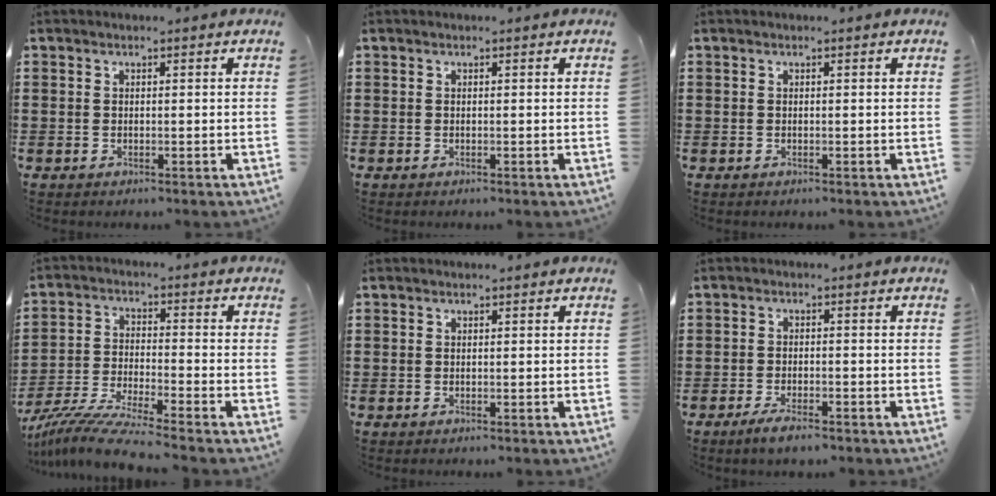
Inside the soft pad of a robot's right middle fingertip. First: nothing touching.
{"total": 0.0}
{"total": 0.0}
{"total": 7.6, "force": [-7.0, -0.4, 3.1], "torque": [-0.069, -0.010, -0.138]}
{"total": 0.0}
{"total": 3.0, "force": [-2.4, 0.6, 1.7], "torque": [-0.036, 0.003, -0.049]}